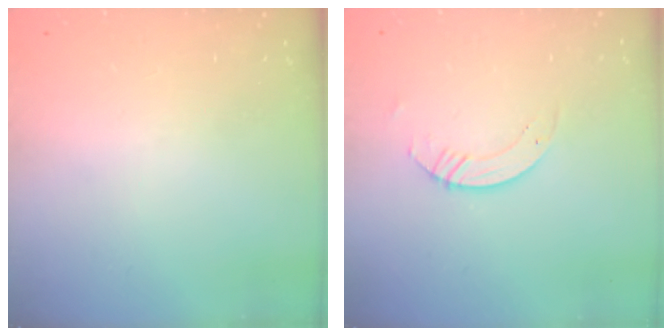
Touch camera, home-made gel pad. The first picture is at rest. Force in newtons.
{"total": 3.8, "press": 3.8, "slide": 0.4}